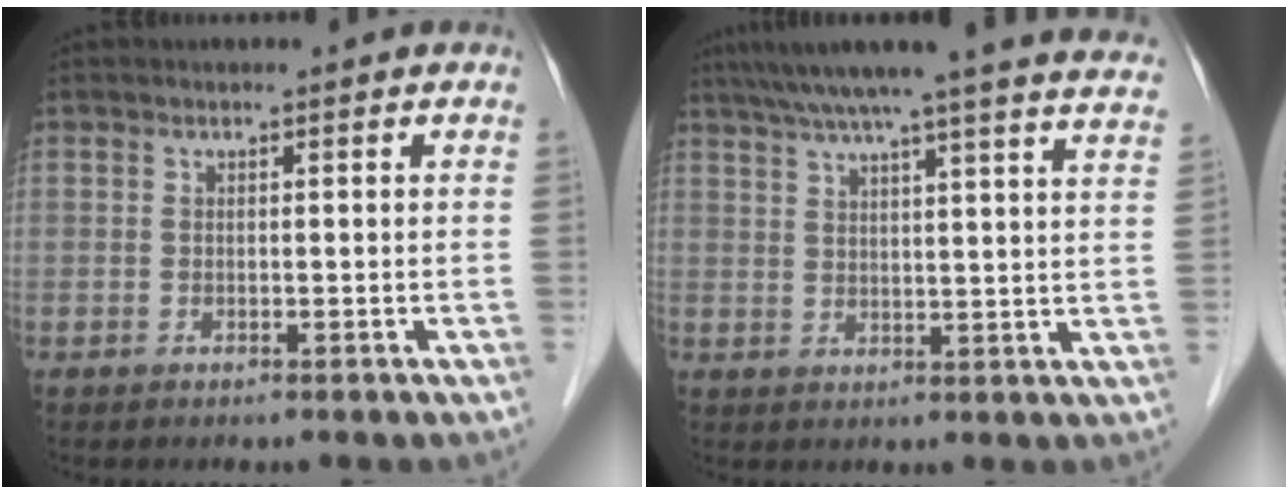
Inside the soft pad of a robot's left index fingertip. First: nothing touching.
{"total": 24.8, "force": [22.0, -0.2, 11.3], "torque": [-0.179, -0.016, 0.274]}